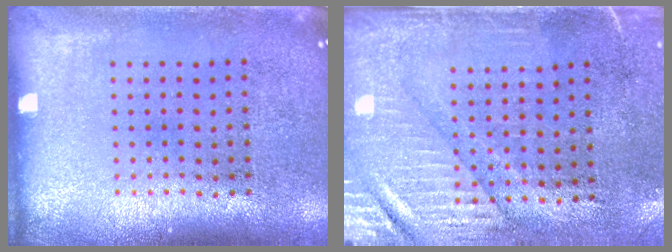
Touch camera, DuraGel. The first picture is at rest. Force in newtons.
{"total": 3.0, "press": 2.5, "slide": 1.6}